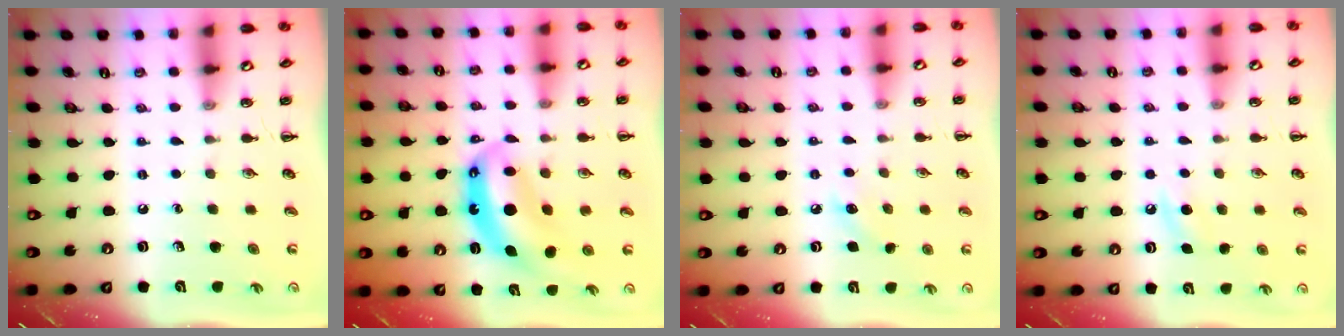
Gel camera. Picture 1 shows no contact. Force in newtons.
{"total": 8.9, "press": 8.7, "slide": 1.9}
{"total": 5.8, "press": 5.6, "slide": 1.4}
{"total": 5.5, "press": 5.3, "slide": 1.7}